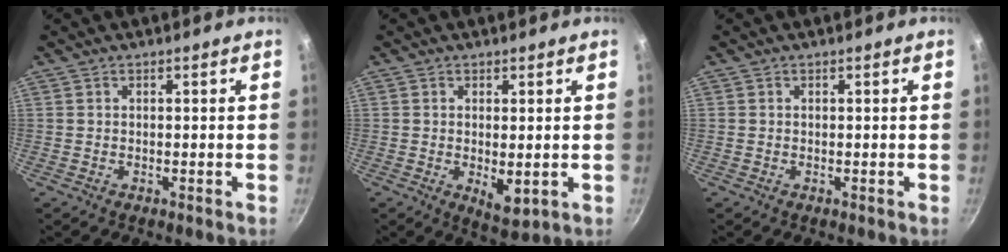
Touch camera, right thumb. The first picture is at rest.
{"total": 5.1, "force": [-0.4, 2.2, 4.6], "torque": [-0.068, -0.015, 0.000]}
{"total": 0.0}